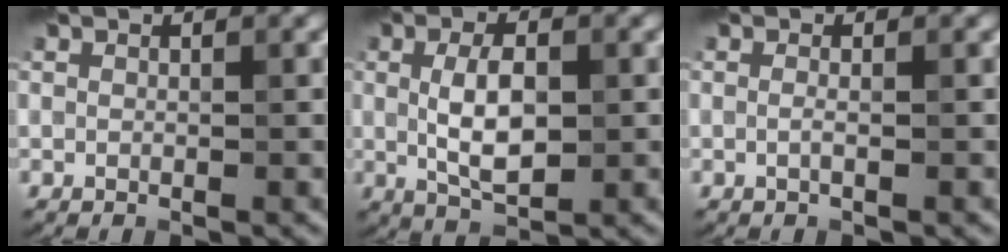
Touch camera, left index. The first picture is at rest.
{"total": 4.6, "force": [-0.1, 2.3, 4.0], "torque": [-0.081, -0.002, 0.003]}
{"total": 0.6, "force": [-0.4, 0.0, 0.5], "torque": [-0.013, -0.004, -0.008]}